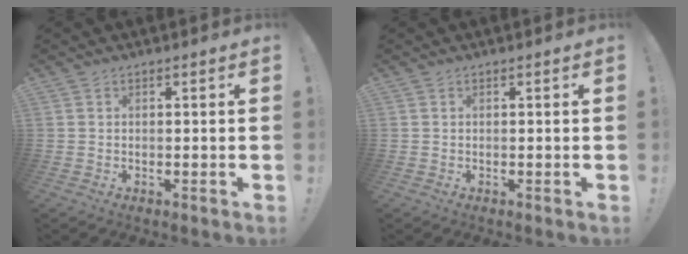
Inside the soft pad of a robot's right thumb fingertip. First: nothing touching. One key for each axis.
{"total": 0.0}